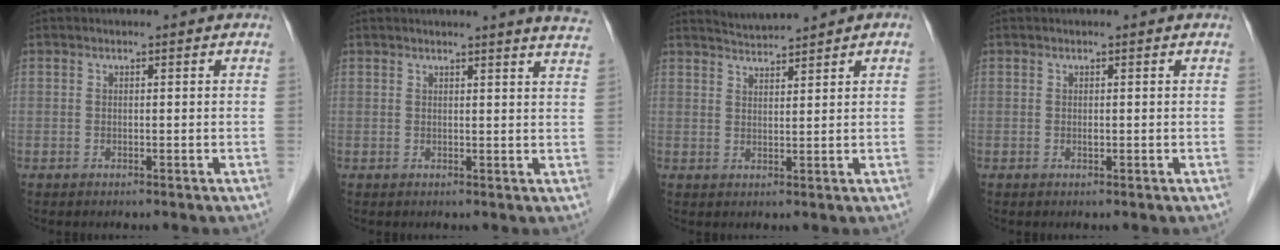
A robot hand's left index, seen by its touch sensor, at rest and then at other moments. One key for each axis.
{"total": 7.7, "fx": 7.2, "fy": -0.7, "fz": 2.6, "tx": -0.026, "ty": -0.027, "tz": 0.056}
{"total": 2.9, "fx": 2.8, "fy": -0.7, "fz": 0.0, "tx": -0.003, "ty": 0.010, "tz": 0.056}
{"total": 0.0}